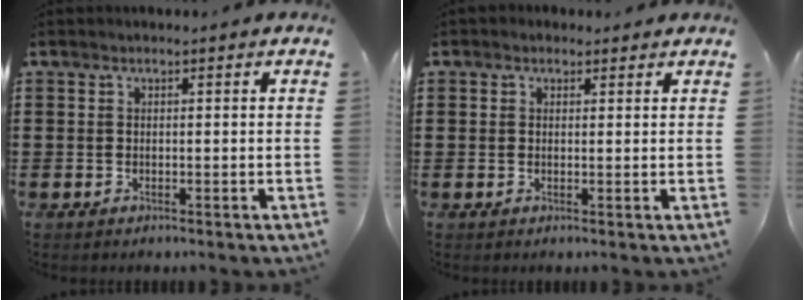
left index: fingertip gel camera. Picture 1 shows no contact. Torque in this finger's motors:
{"motor_torque": [1.14, -1.00, 0.47, 0.06]}